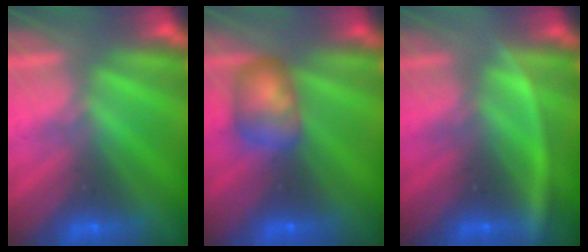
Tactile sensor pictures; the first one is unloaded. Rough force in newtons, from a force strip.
{"total": 6.4}
{"total": 3.5}